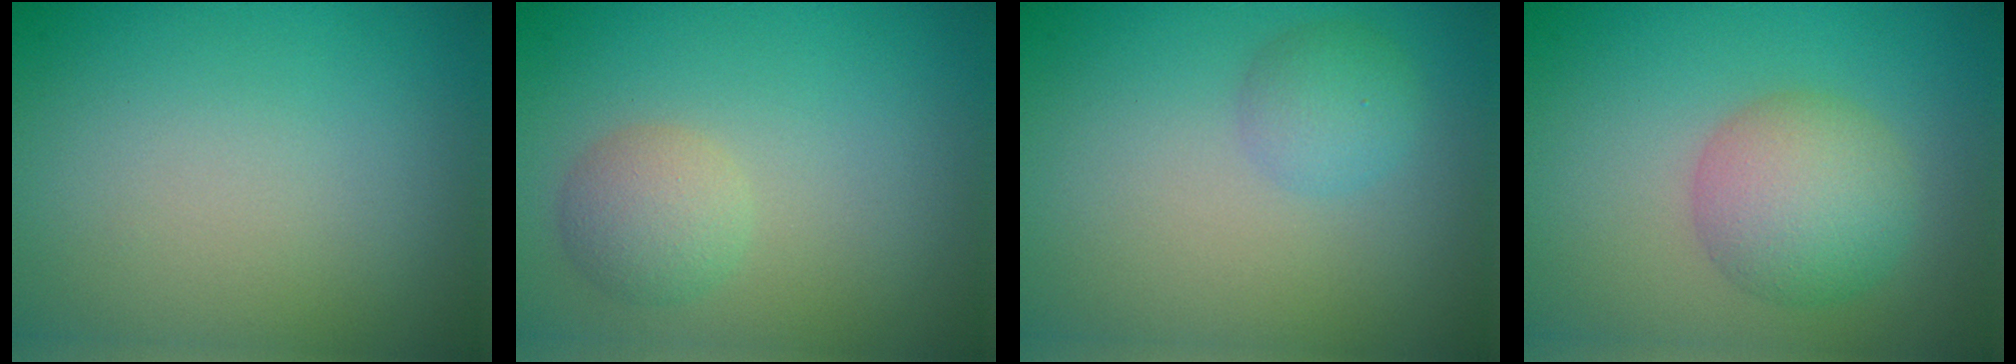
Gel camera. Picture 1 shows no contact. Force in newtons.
{"total": 1.9, "press": 1.9, "slide": 0.1}
{"total": 2.0, "press": 2.0, "slide": 0.1}
{"total": 4.7, "press": 4.7, "slide": 0.2}